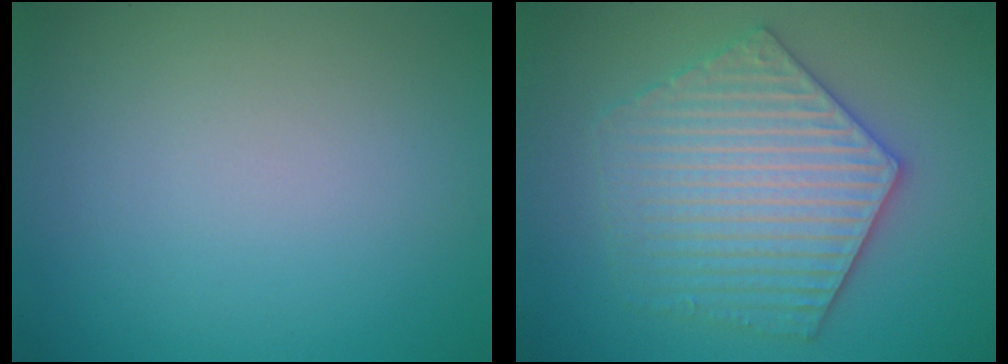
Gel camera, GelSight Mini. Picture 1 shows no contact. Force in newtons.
{"total": 6.1, "press": 6.1, "slide": 0.9}